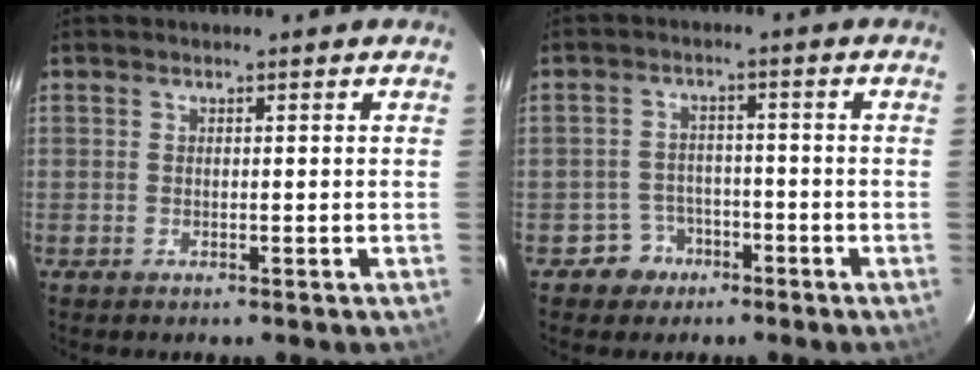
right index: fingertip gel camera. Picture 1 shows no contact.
{"total": 4.9, "force": [-2.9, 4.0, -0.1], "torque": [-0.008, 0.022, -0.044]}